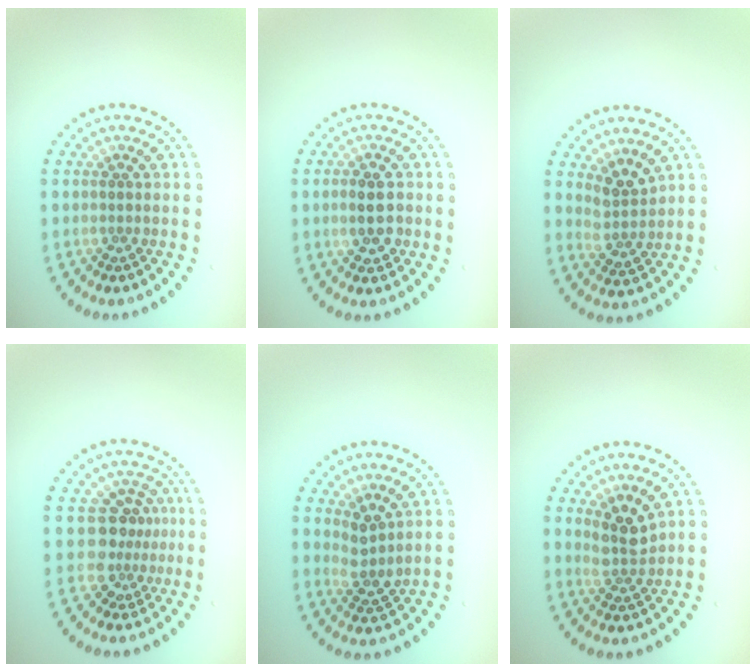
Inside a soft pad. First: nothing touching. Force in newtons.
{"total": 2.9, "press": 2.9, "slide": 0.2}
{"total": 2.5, "press": 1.9, "slide": 1.6}
{"total": 3.3, "press": 2.3, "slide": 2.3}
{"total": 2.5, "press": 2.0, "slide": 1.6}
{"total": 2.7, "press": 2.4, "slide": 1.3}